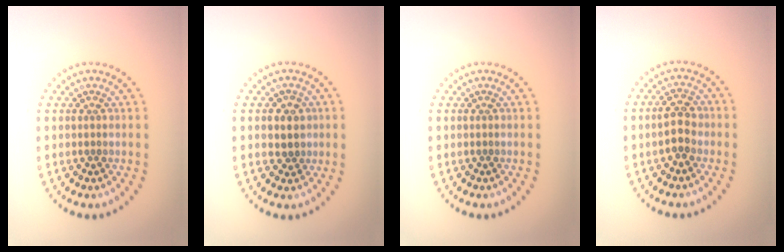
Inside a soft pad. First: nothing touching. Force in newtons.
{"total": 2.3, "press": 2.2, "slide": 0.8}
{"total": 0.0}
{"total": 2.6, "press": 2.6, "slide": 0.3}